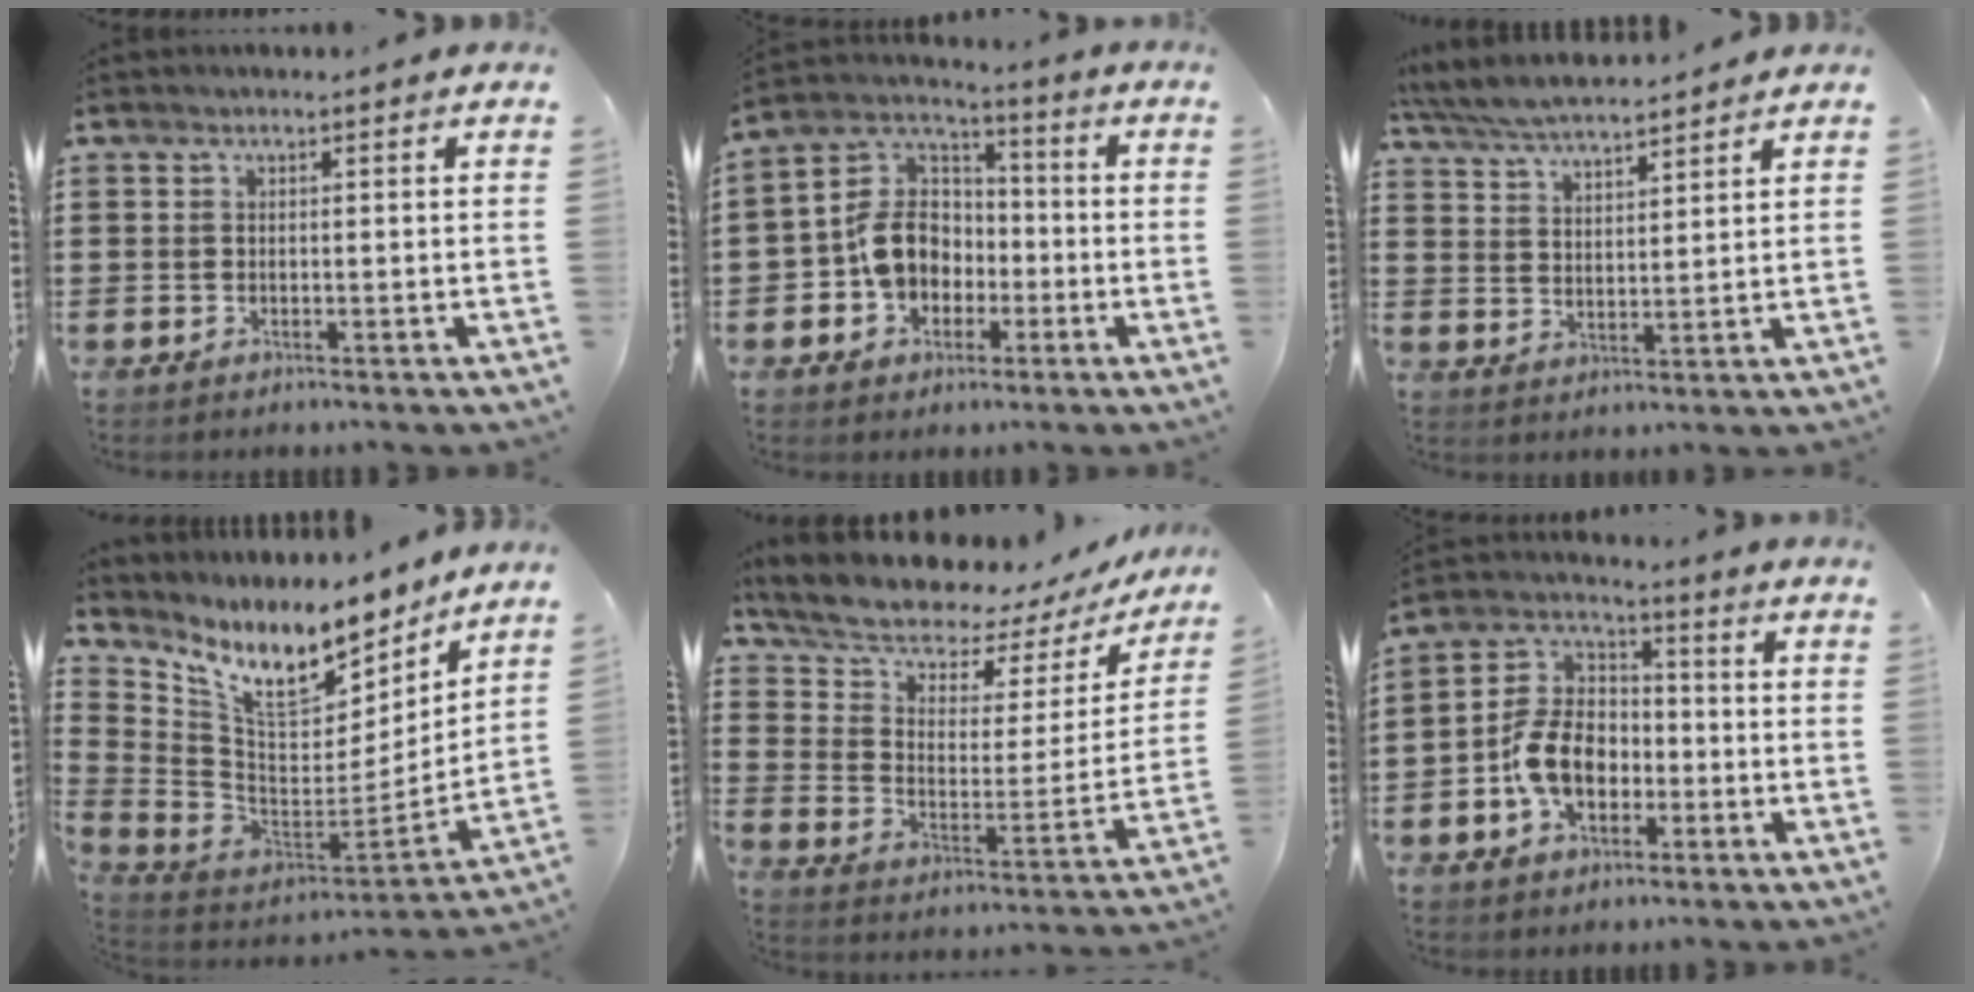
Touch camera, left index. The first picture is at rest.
{"total": 10.1, "force": [-2.1, 8.1, 5.7], "torque": [-0.148, 0.022, -0.044]}
{"total": 5.5, "force": [5.3, 0.5, 1.6], "torque": [-0.051, -0.019, 0.095]}
{"total": 11.7, "force": [8.2, 4.1, 7.3], "torque": [-0.163, -0.055, 0.142]}
{"total": 8.3, "force": [7.2, 2.8, 3.1], "torque": [-0.094, -0.051, 0.123]}
{"total": 9.5, "force": [-2.8, 6.7, 6.1], "torque": [-0.160, 0.014, -0.061]}